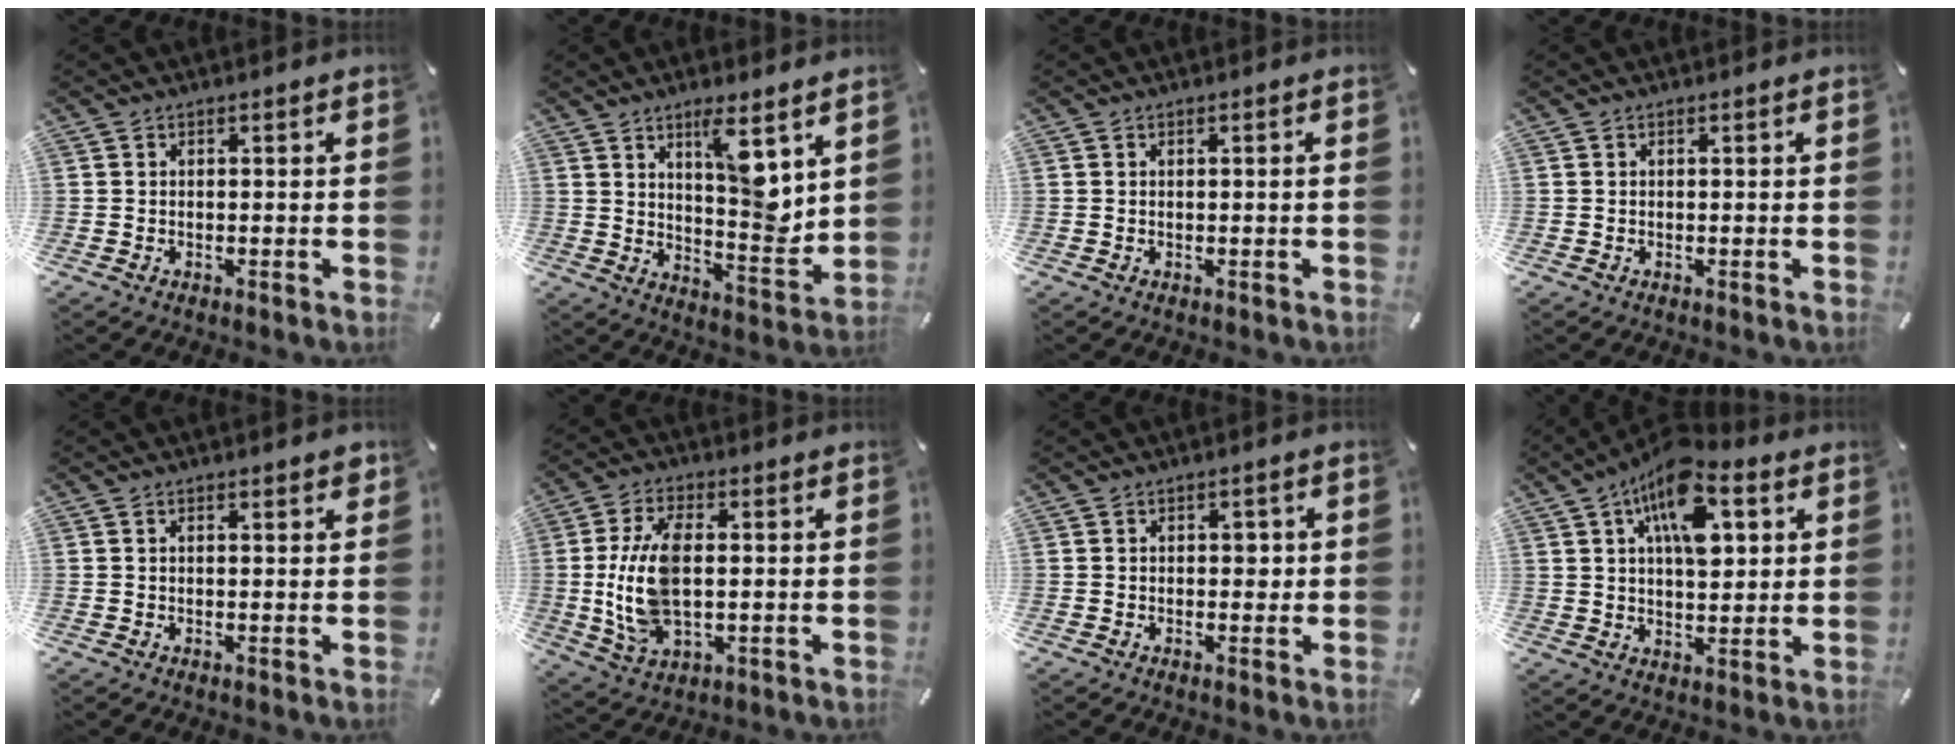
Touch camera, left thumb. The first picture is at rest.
{"total": 10.8, "force": [6.1, 3.0, 8.4], "torque": [-0.107, -0.056, 0.098]}
{"total": 0.7, "force": [0.0, 0.0, 0.7], "torque": [-0.011, -0.002, 0.000]}
{"total": 0.0}
{"total": 1.3, "force": [0.7, 0.4, 1.0], "torque": [-0.012, -0.002, 0.011]}
{"total": 12.9, "force": [0.5, 6.7, 11.1], "torque": [-0.255, -0.012, 0.007]}
{"total": 2.2, "force": [0.2, 1.5, 1.6], "torque": [-0.016, 0.000, -0.003]}
{"total": 14.9, "force": [6.7, 7.8, 10.8], "torque": [-0.168, -0.015, 0.115]}